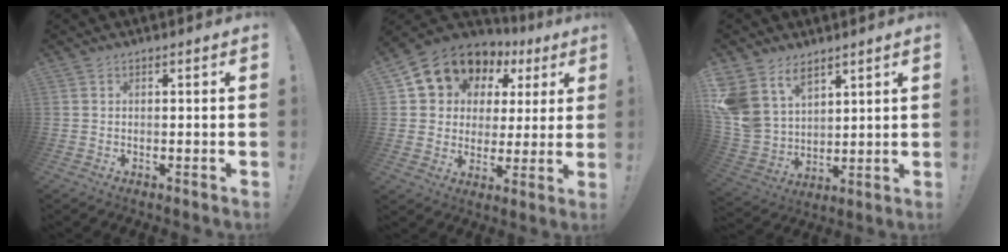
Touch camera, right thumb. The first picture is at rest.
{"total": 12.6, "force": [7.8, 9.0, 4.0], "torque": [-0.071, -0.054, 0.157]}
{"total": 11.7, "force": [7.4, 7.9, 4.4], "torque": [-0.097, -0.058, 0.147]}